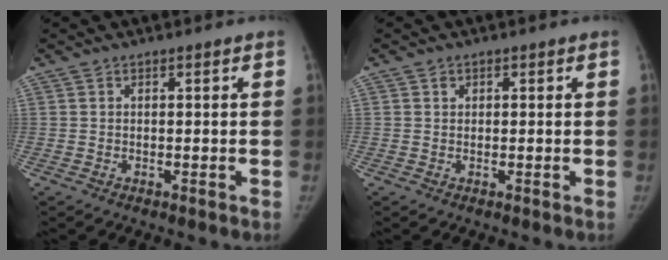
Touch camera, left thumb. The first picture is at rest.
{"total": 0.9, "force": [0.3, 0.8, 0.2], "torque": [0.003, 0.001, 0.004]}